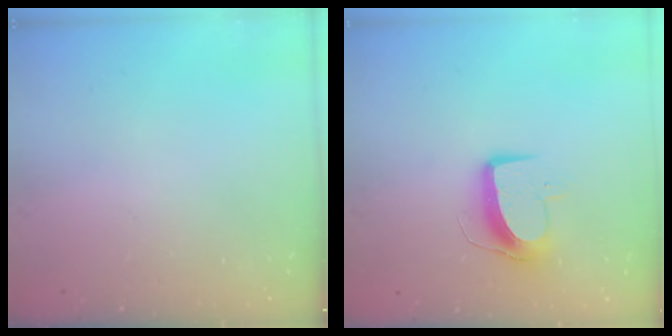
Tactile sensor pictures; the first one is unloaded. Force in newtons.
{"total": 10.0, "press": 10.0, "slide": 0.5}